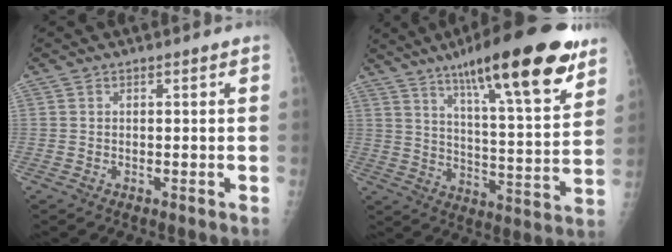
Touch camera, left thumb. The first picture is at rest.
{"total": 23.9, "force": [15.0, 4.8, 17.9], "torque": [-0.251, -0.053, 0.232]}